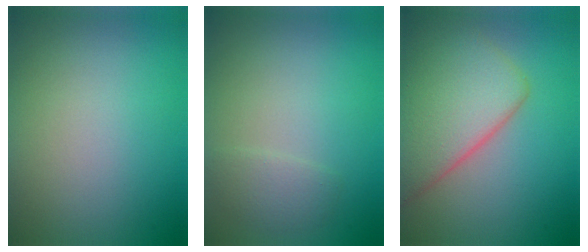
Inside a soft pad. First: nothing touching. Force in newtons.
{"total": 1.5, "press": 1.5, "slide": 0.0}
{"total": 7.6, "press": 7.6, "slide": 0.6}